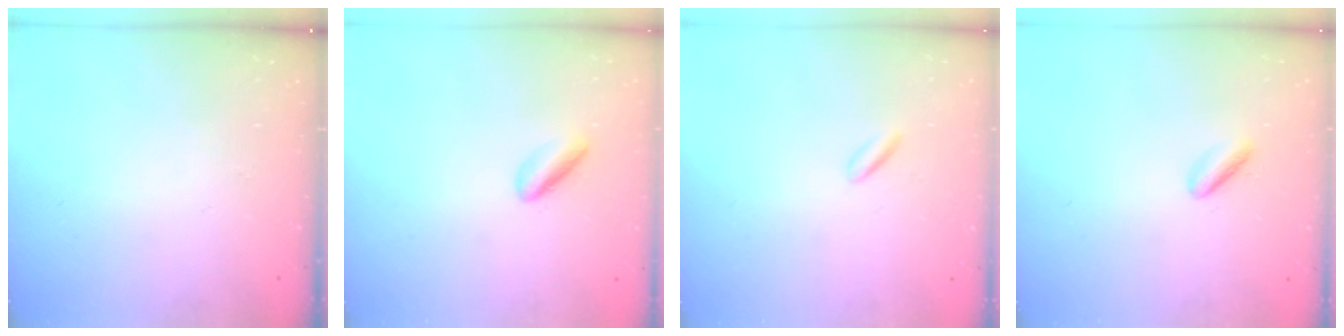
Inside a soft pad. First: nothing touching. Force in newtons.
{"total": 2.0, "press": 2.0, "slide": 0.0}
{"total": 0.9, "press": 0.6, "slide": 0.7}
{"total": 2.5, "press": 2.3, "slide": 1.1}